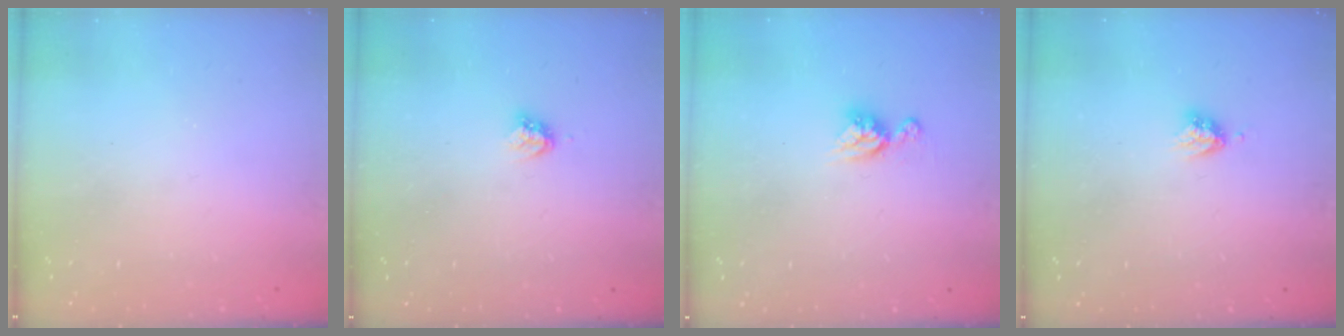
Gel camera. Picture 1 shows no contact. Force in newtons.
{"total": 3.5, "press": 3.4, "slide": 0.3}
{"total": 8.0, "press": 7.9, "slide": 0.7}
{"total": 3.6, "press": 3.5, "slide": 0.5}